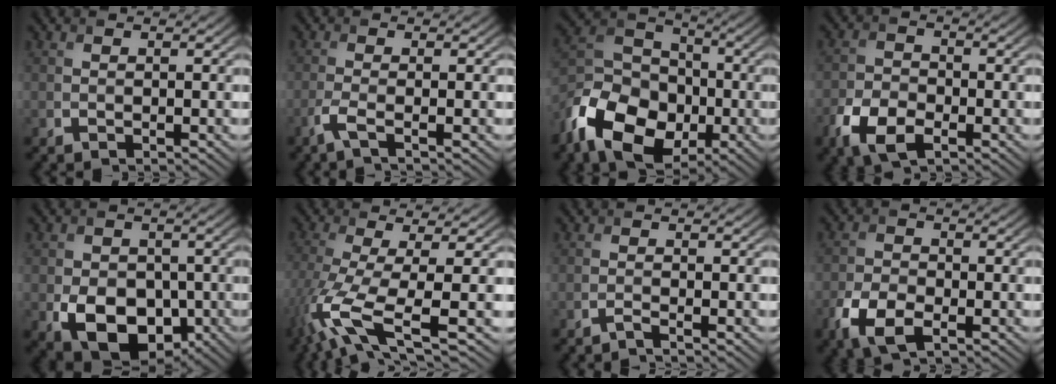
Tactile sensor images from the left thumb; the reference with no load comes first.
{"total": 2.6, "force": [-1.4, 0.3, 2.1], "torque": [-0.045, 0.002, -0.043]}
{"total": 14.3, "force": [-6.5, 9.6, 8.4], "torque": [-0.198, -0.030, -0.142]}
{"total": 6.6, "force": [-3.5, 3.8, 4.1], "torque": [-0.092, -0.010, -0.074]}
{"total": 8.9, "force": [-2.8, 6.3, 5.7], "torque": [-0.105, -0.028, -0.045]}
{"total": 9.8, "force": [-3.6, 2.3, 8.9], "torque": [-0.180, -0.008, -0.074]}
{"total": 1.1, "force": [-0.9, 0.0, 0.7], "torque": [-0.009, -0.001, -0.025]}
{"total": 6.0, "force": [-3.0, 3.3, 4.0], "torque": [-0.091, -0.011, -0.067]}